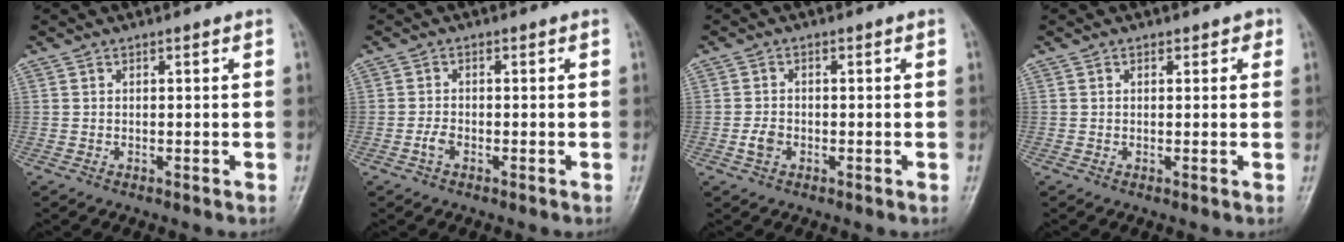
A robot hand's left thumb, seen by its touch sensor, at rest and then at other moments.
{"total": 1.9, "force": [-0.9, 1.1, 1.3], "torque": [-0.028, 0.006, -0.021]}
{"total": 2.6, "force": [-0.9, 1.9, 1.5], "torque": [-0.027, 0.006, -0.019]}
{"total": 1.6, "force": [0.7, 1.2, 0.8], "torque": [0.005, 0.000, 0.004]}